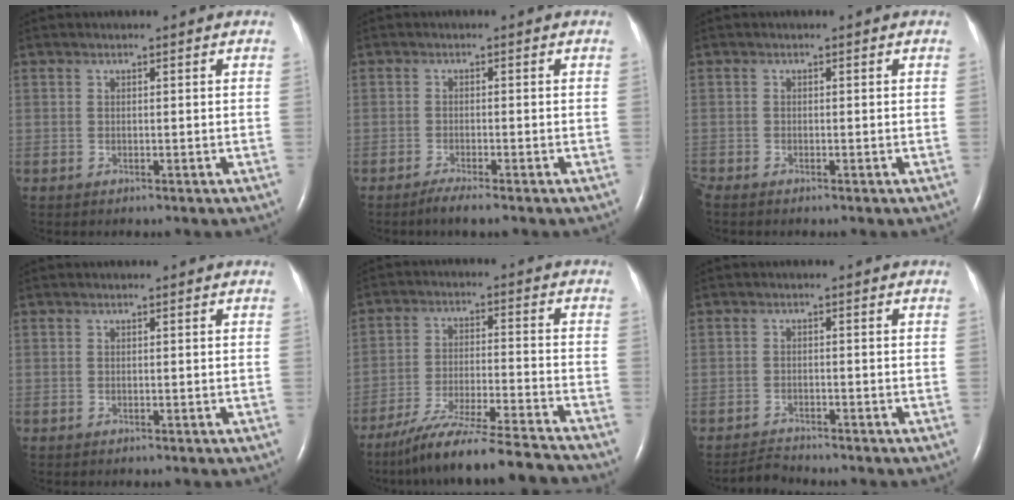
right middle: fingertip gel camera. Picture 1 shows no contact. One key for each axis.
{"total": 2.5, "fx": -1.9, "fy": -0.1, "fz": 1.5, "tx": -0.038, "ty": -0.007, "tz": -0.036}
{"total": 0.8, "fx": -0.7, "fy": 0.0, "fz": 0.3, "tx": -0.014, "ty": -0.004, "tz": -0.015}
{"total": 0.0}
{"total": 15.9, "fx": -14.4, "fy": -1.4, "fz": 6.6, "tx": -0.116, "ty": -0.023, "tz": -0.240}
{"total": 2.1, "fx": -2.1, "fy": -0.2, "fz": -0.3, "tx": 0.000, "ty": -0.014, "tz": -0.036}